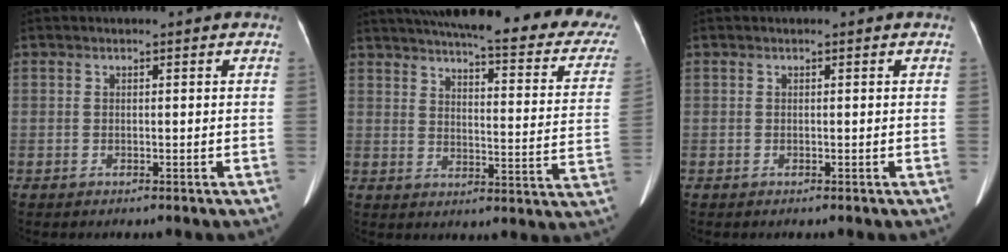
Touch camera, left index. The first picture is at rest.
{"total": 31.2, "force": [26.3, 4.9, 16.2], "torque": [-0.216, -0.046, 0.309]}
{"total": 0.0}